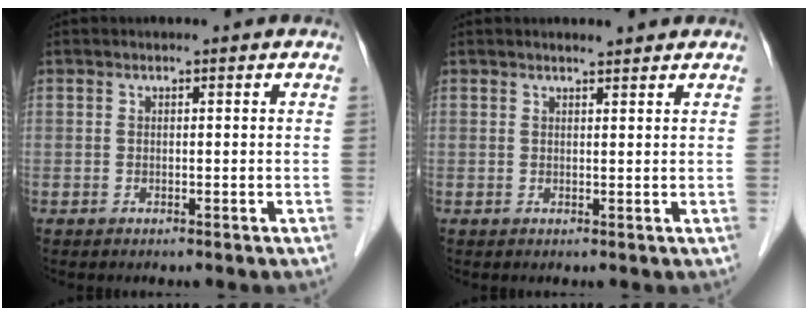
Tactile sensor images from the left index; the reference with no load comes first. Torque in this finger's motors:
{"motor_torque": [0.02, -0.07, -0.23, 0.02]}